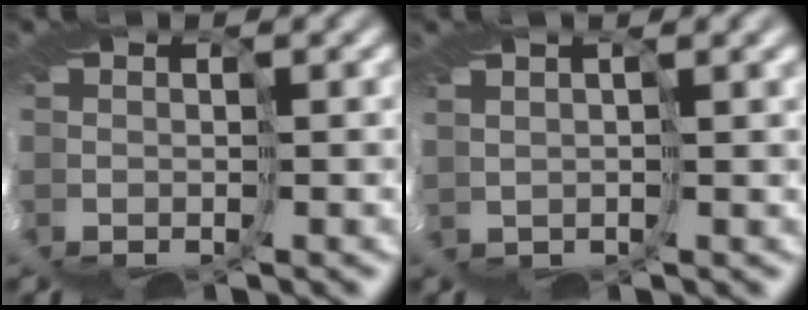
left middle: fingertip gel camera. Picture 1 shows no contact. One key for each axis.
{"total": 2.6, "fx": 1.5, "fy": -1.7, "fz": -1.3, "tx": 0.021, "ty": 0.010, "tz": 0.028}